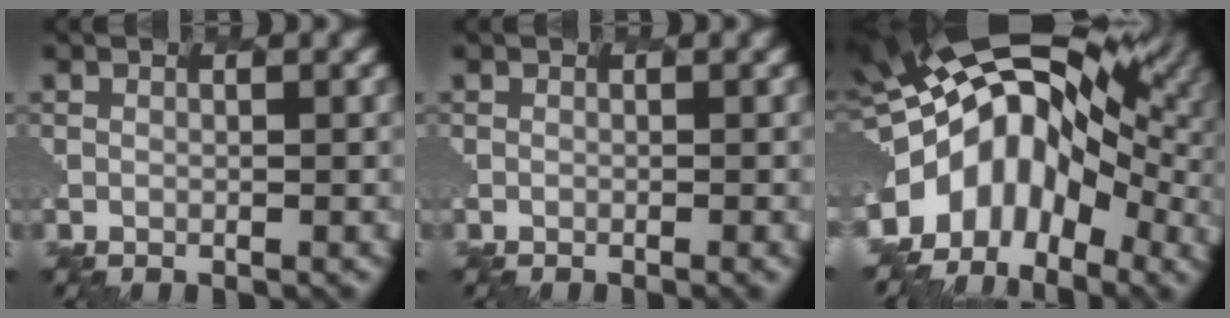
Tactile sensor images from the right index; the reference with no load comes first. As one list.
[{"total": 0.7, "force": [-0.3, 0.1, 0.6], "torque": [-0.005, 0.010, -0.009]}, {"total": 12.6, "force": [-1.5, 8.3, 9.3], "torque": [-0.175, 0.013, -0.047]}]